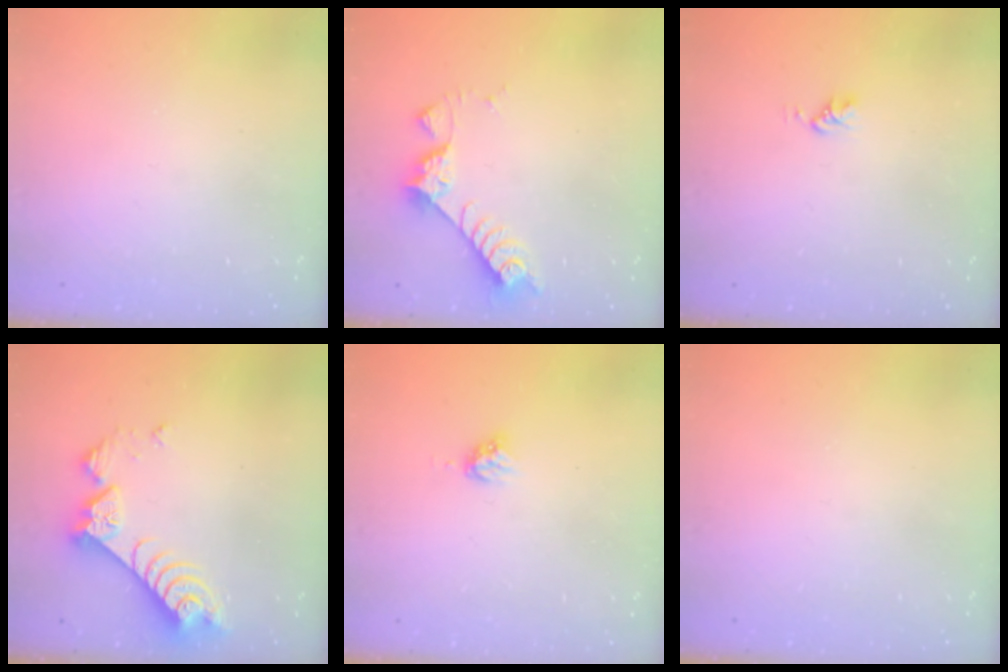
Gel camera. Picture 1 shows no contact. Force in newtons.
{"total": 7.0, "press": 7.0, "slide": 0.5}
{"total": 3.0, "press": 3.0, "slide": 0.4}
{"total": 8.1, "press": 8.0, "slide": 0.6}
{"total": 4.3, "press": 4.3, "slide": 0.3}
{"total": 0.0}